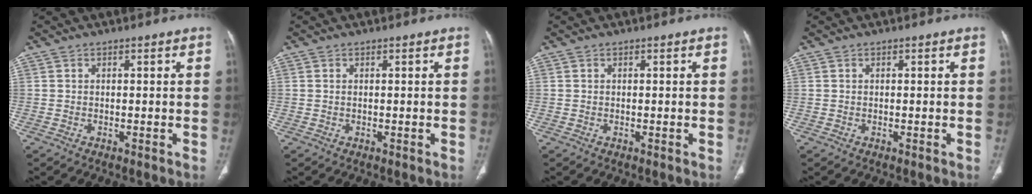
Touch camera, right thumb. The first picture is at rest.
{"total": 0.0}
{"total": 0.0}
{"total": 0.0}